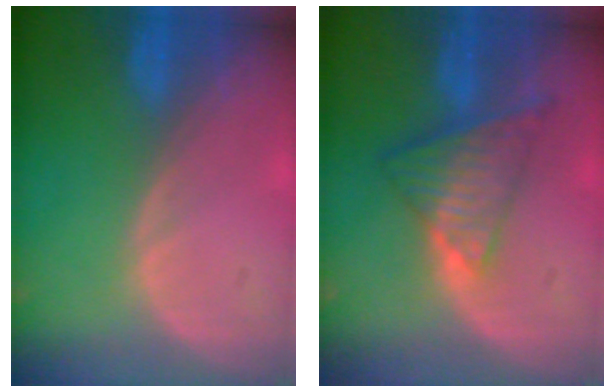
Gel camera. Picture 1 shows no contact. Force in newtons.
{"total": 7.7, "press": 6.4, "slide": 4.3}